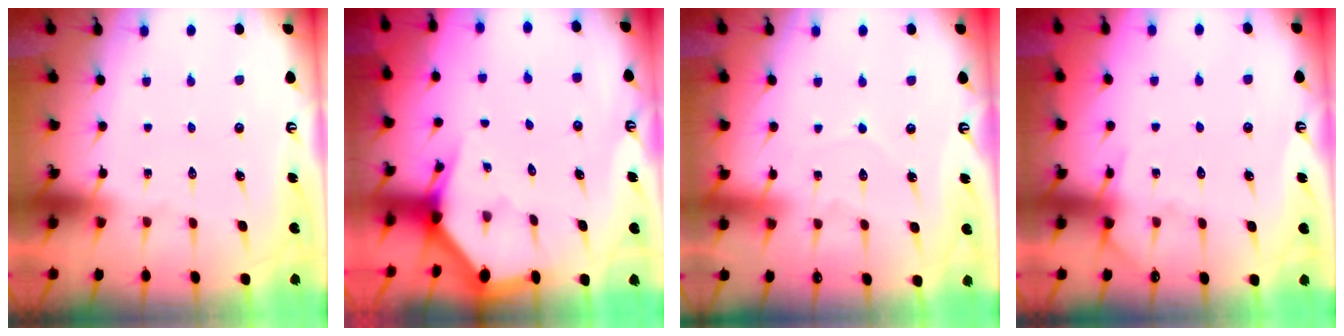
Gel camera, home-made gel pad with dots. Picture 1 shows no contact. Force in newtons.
{"total": 2.8, "press": 2.8, "slide": 0.2}
{"total": 3.2, "press": 3.2, "slide": 0.3}
{"total": 4.6, "press": 4.5, "slide": 0.6}